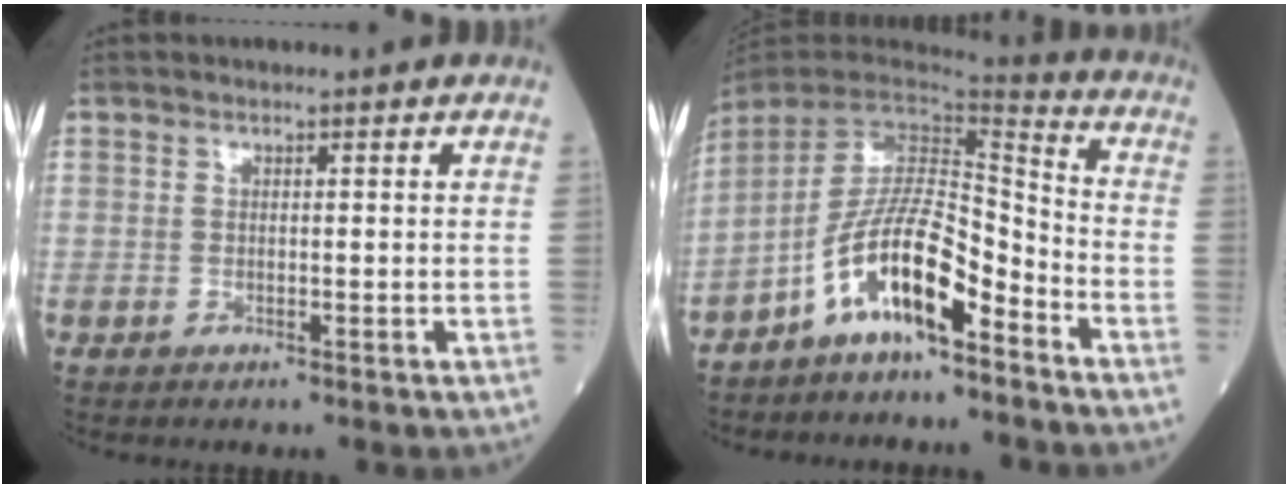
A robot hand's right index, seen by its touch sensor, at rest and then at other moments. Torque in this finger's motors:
{"motor_torque": [1.23, -0.91, 1.05, 0.21]}